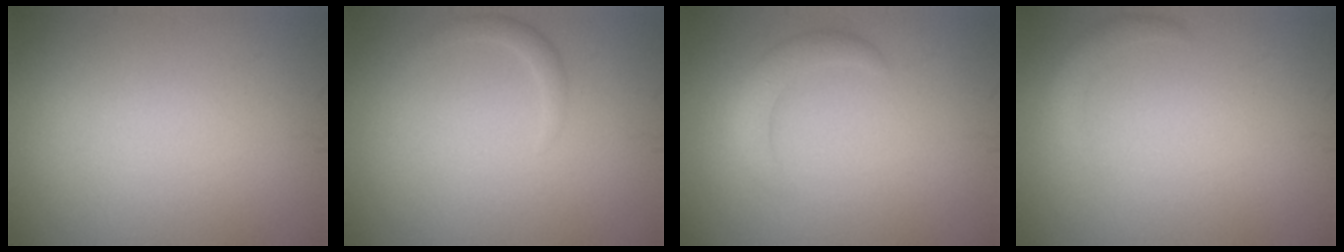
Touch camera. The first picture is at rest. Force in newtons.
{"total": 1.0, "press": 1.0, "slide": 0.1}
{"total": 2.5, "press": 2.5, "slide": 0.2}
{"total": 1.4, "press": 1.4, "slide": 0.1}